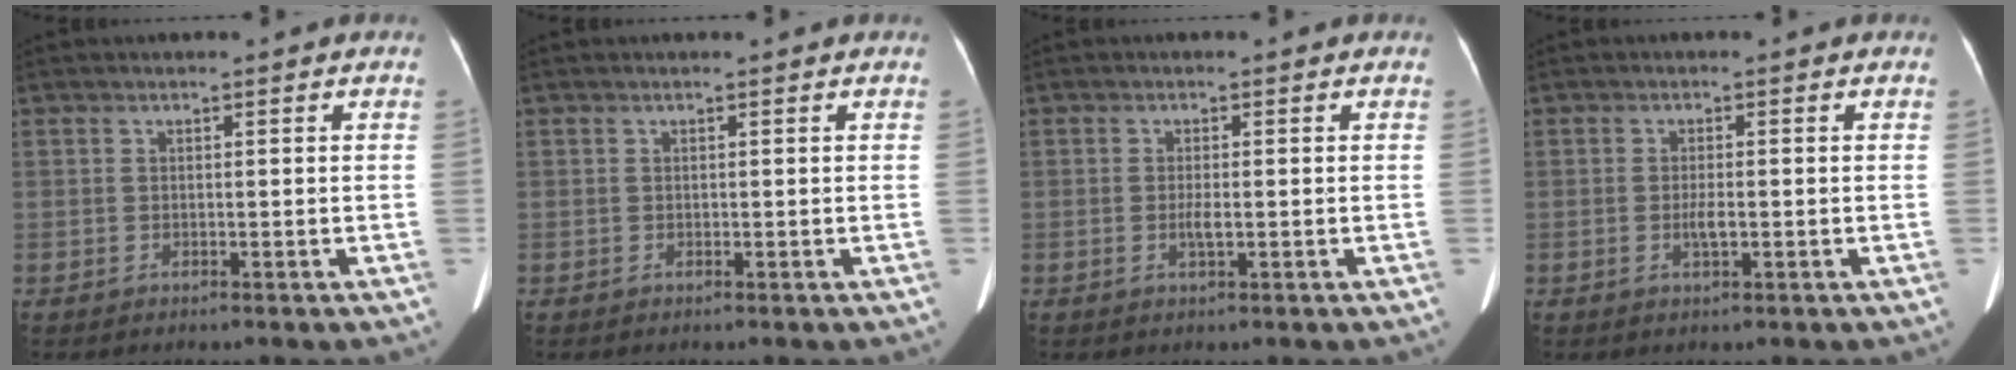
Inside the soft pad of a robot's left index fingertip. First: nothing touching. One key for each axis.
{"total": 0.0}
{"total": 1.5, "fx": -0.3, "fy": 0.3, "fz": 1.4, "tx": -0.030, "ty": -0.003, "tz": -0.005}
{"total": 1.8, "fx": -0.5, "fy": 0.4, "fz": 1.7, "tx": -0.035, "ty": -0.003, "tz": -0.008}